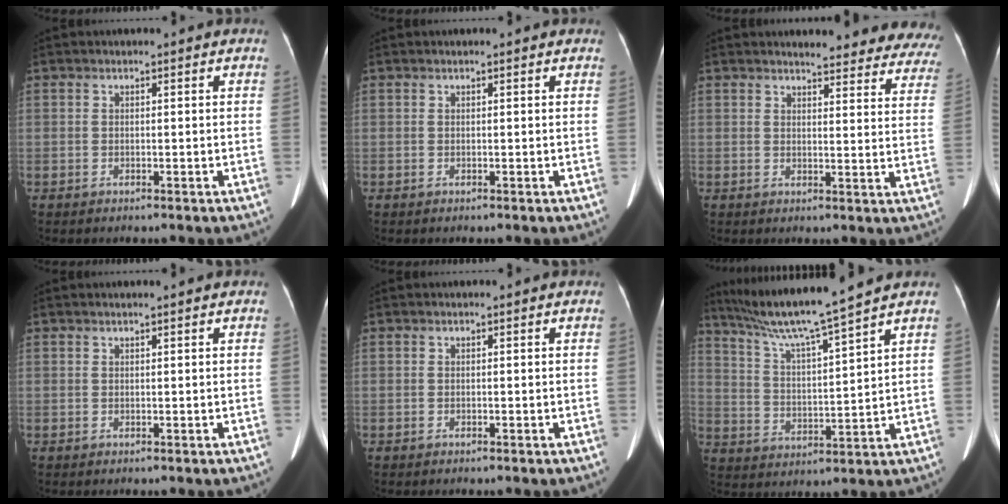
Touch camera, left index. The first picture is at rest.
{"total": 0.9, "force": [0.8, 0.1, 0.4], "torque": [-0.011, 0.012, 0.009]}
{"total": 18.3, "force": [17.3, 3.7, 4.6], "torque": [-0.025, -0.065, 0.171]}
{"total": 1.0, "force": [0.9, -0.1, 0.6], "torque": [-0.010, 0.012, 0.017]}
{"total": 0.0}
{"total": 12.4, "force": [10.5, -2.1, 6.3], "torque": [-0.115, 0.006, 0.188]}